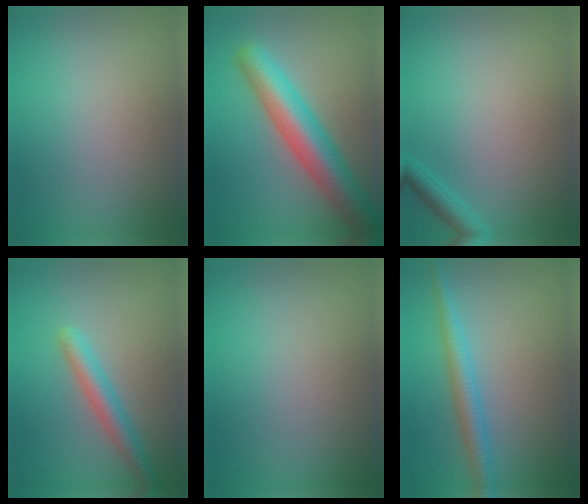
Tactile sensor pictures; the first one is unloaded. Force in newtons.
{"total": 7.2, "press": 7.2, "slide": 0.3}
{"total": 1.7, "press": 1.7, "slide": 0.1}
{"total": 2.9, "press": 2.9, "slide": 0.1}
{"total": 0.0}
{"total": 3.0, "press": 3.0, "slide": 0.1}